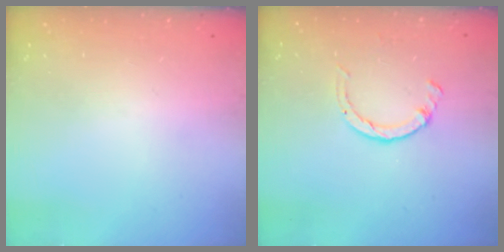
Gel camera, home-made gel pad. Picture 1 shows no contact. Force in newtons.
{"total": 2.6, "press": 2.6, "slide": 0.4}